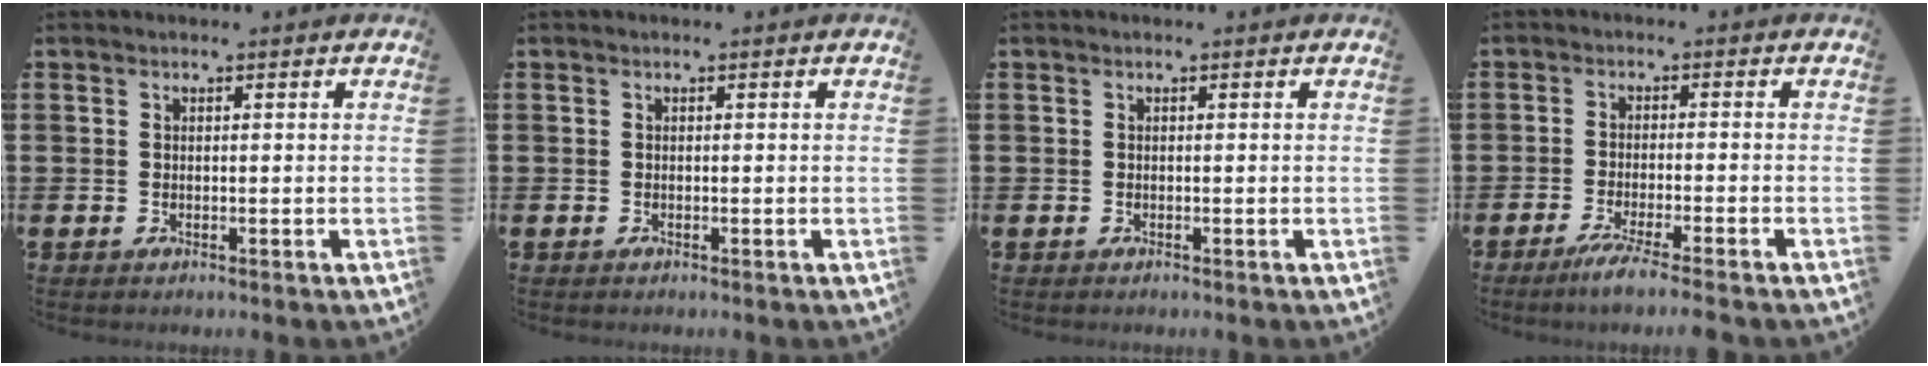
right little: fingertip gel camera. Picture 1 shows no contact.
{"total": 0.0}
{"total": 0.0}
{"total": 3.2, "force": [-2.3, -0.2, 2.3], "torque": [-0.043, -0.007, -0.042]}